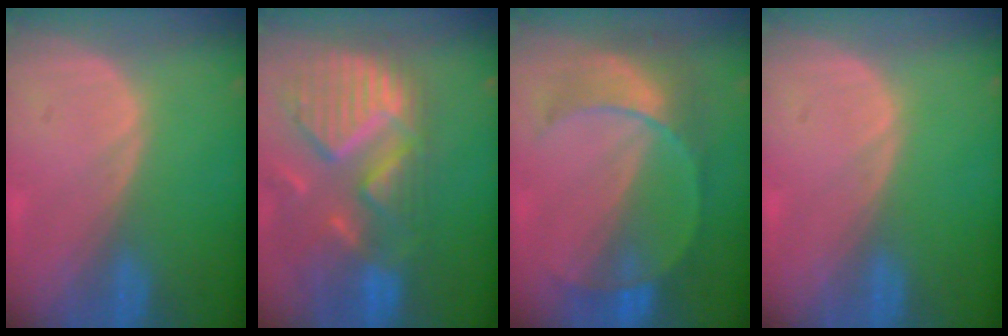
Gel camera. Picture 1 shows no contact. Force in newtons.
{"total": 13.0, "press": 11.0, "slide": 7.0}
{"total": 7.3, "press": 7.3, "slide": 0.2}
{"total": 0.0}